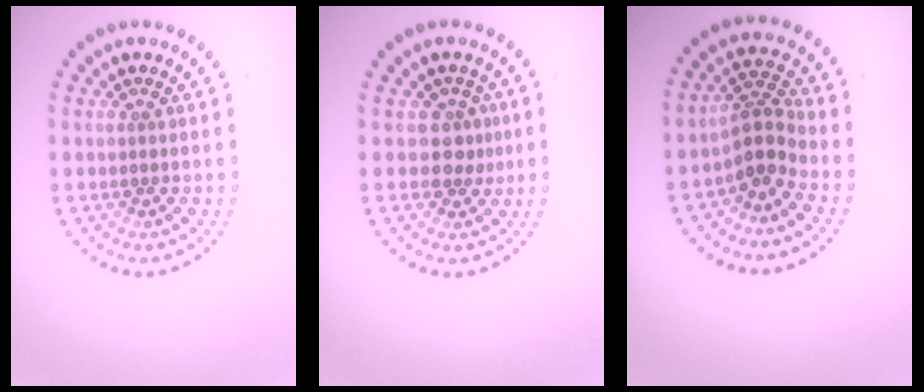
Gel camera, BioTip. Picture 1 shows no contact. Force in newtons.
{"total": 1.9, "press": 1.5, "slide": 1.1}
{"total": 3.0, "press": 2.3, "slide": 2.0}